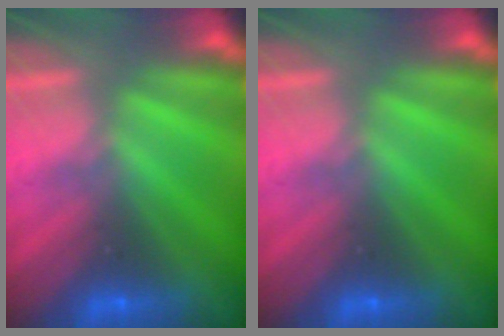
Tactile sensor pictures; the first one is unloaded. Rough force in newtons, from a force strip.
{"total": 0.0}